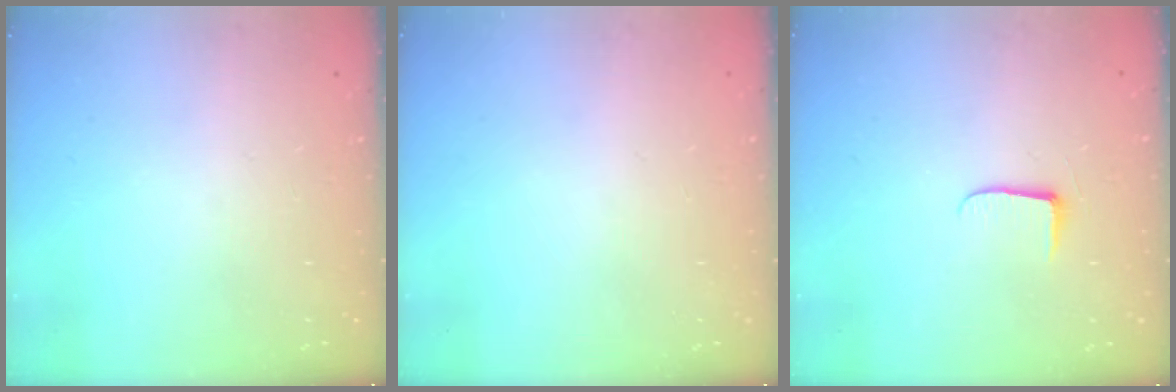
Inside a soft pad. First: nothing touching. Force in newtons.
{"total": 0.6, "press": 0.6, "slide": 0.2}
{"total": 5.3, "press": 5.2, "slide": 0.7}